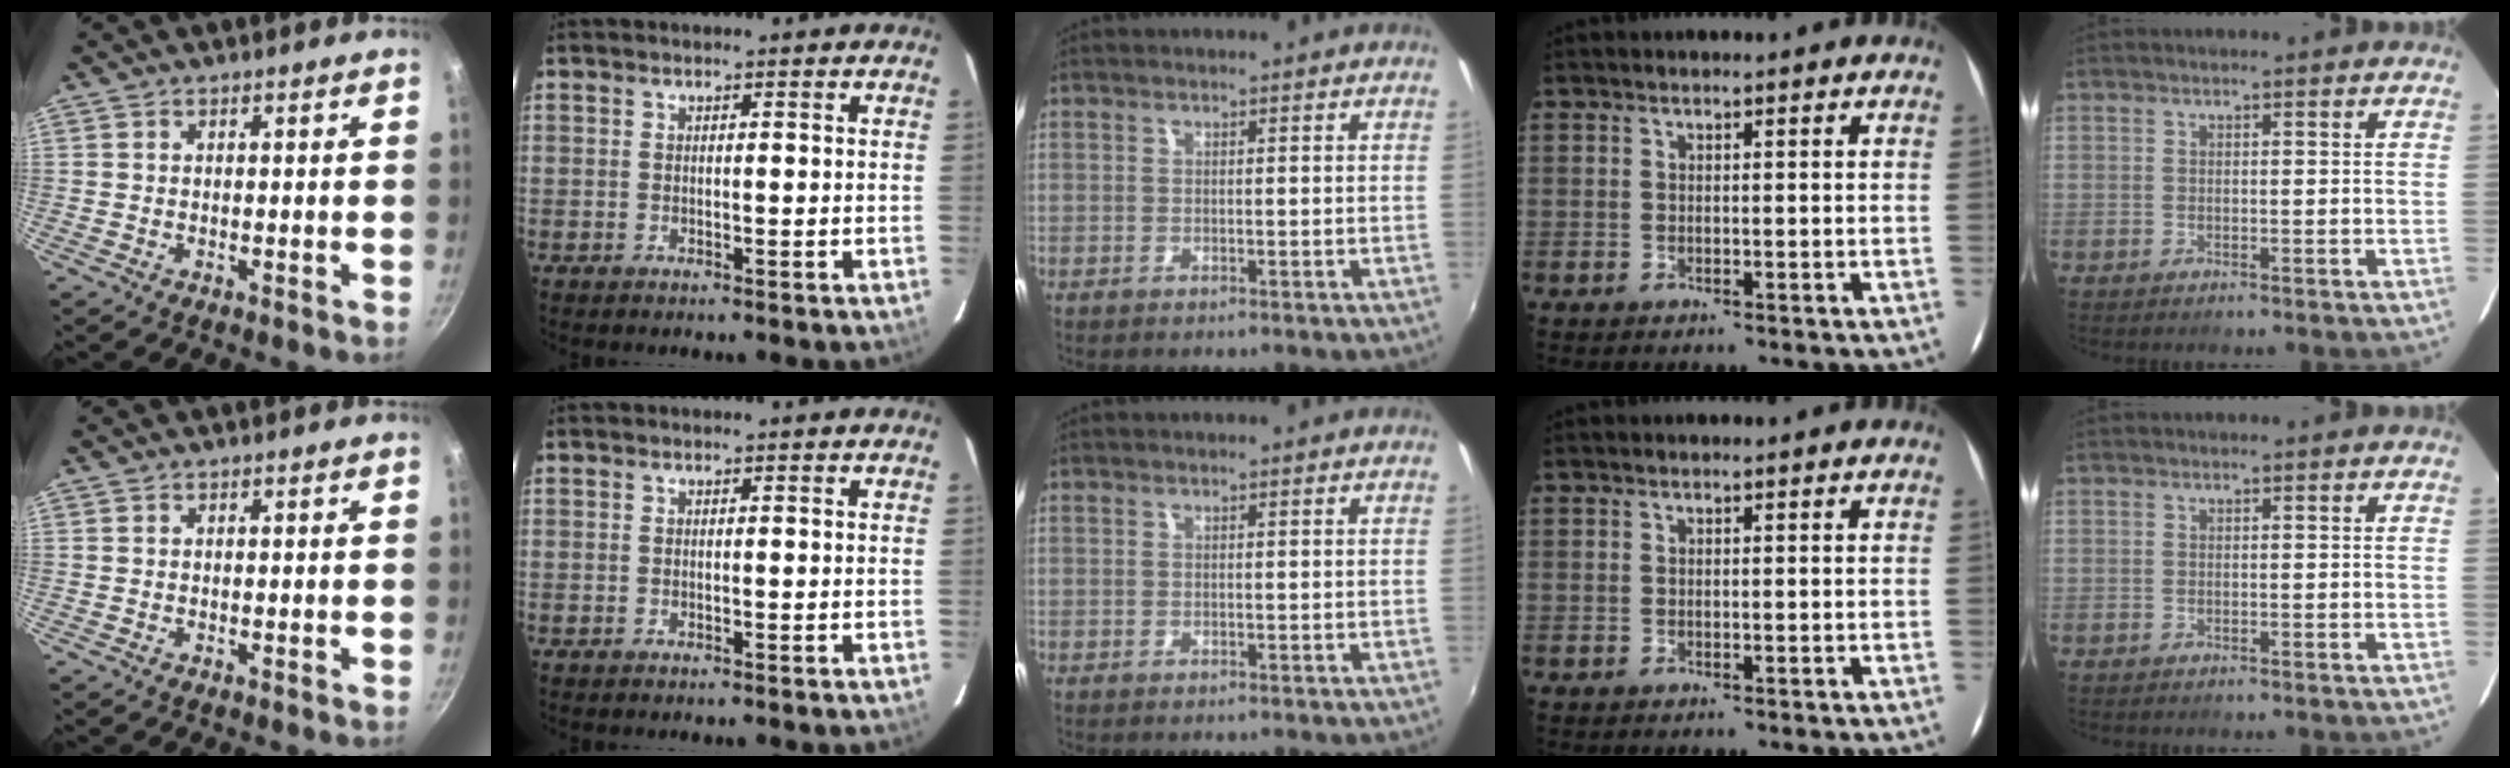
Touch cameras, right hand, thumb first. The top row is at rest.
{}